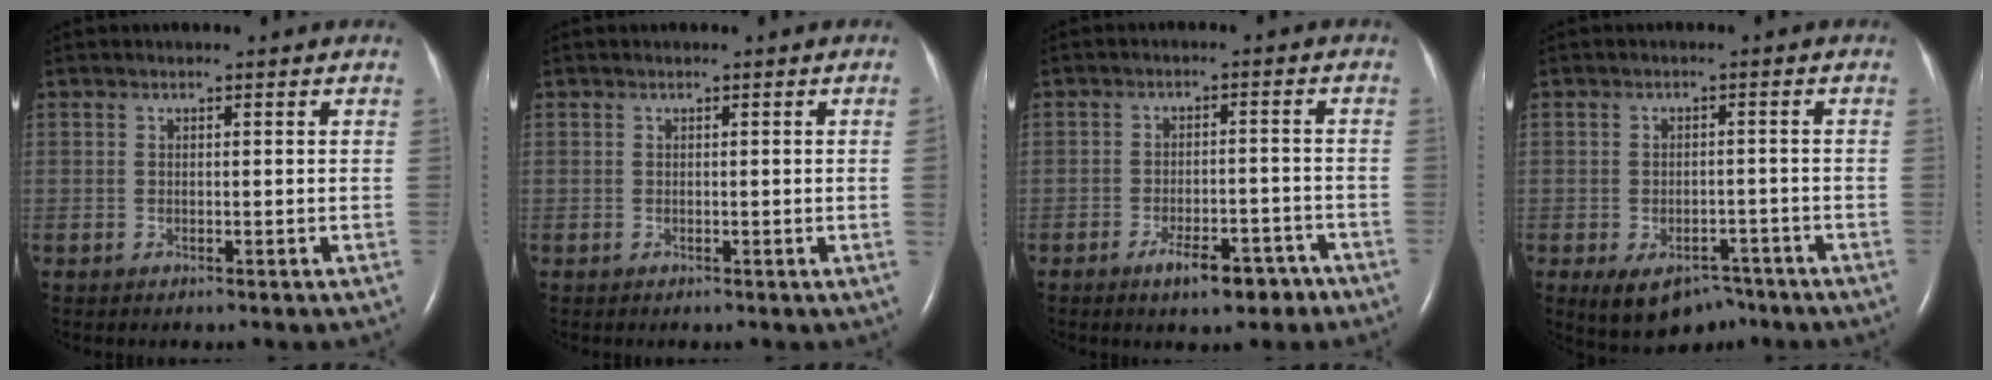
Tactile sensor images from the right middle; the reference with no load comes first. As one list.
[{"total": 1.0, "force": [-0.1, -0.5, 0.9], "torque": [-0.009, 0.001, -0.001]}, {"total": 6.0, "force": [-4.1, 2.3, 3.8], "torque": [-0.062, 0.003, -0.057]}, {"total": 7.6, "force": [-5.1, 4.3, 3.5], "torque": [-0.056, 0.005, -0.070]}]